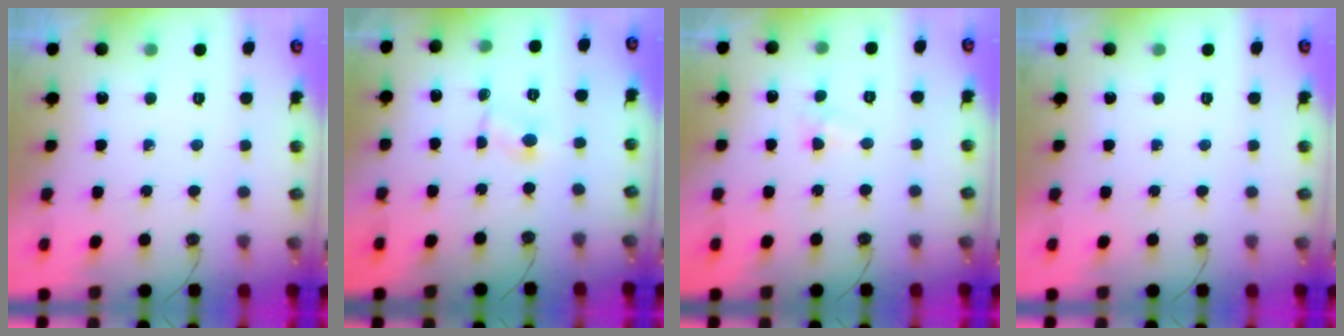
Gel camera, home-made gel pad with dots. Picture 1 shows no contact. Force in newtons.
{"total": 1.7, "press": 1.6, "slide": 0.2}
{"total": 2.4, "press": 2.3, "slide": 0.4}
{"total": 0.0}